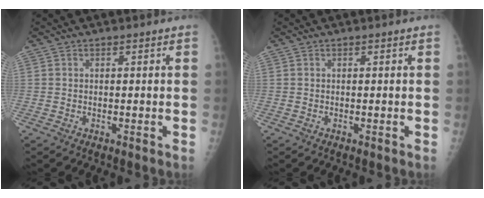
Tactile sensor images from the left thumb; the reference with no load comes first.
{"total": 0.0}